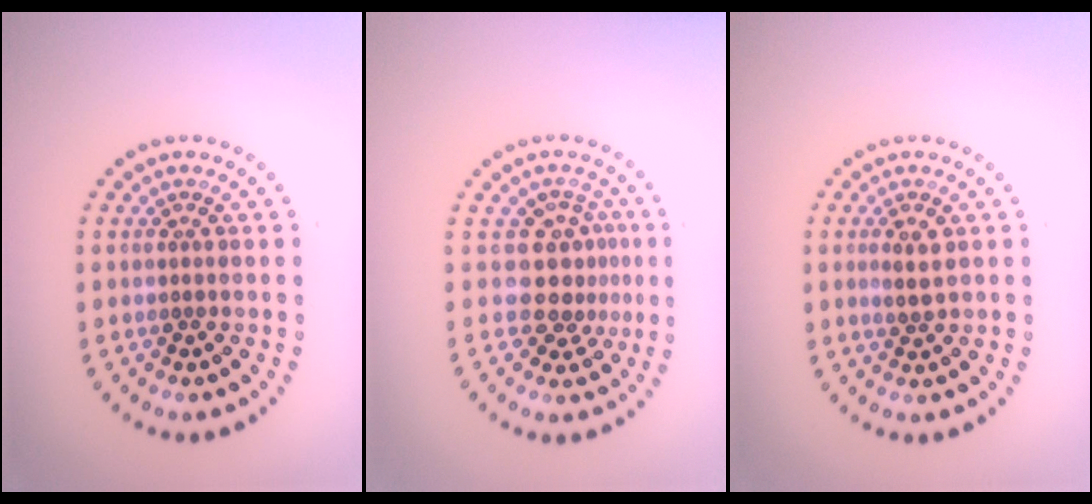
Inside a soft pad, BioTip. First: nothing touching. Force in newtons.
{"total": 3.3, "press": 2.6, "slide": 2.0}
{"total": 1.8, "press": 1.7, "slide": 0.6}